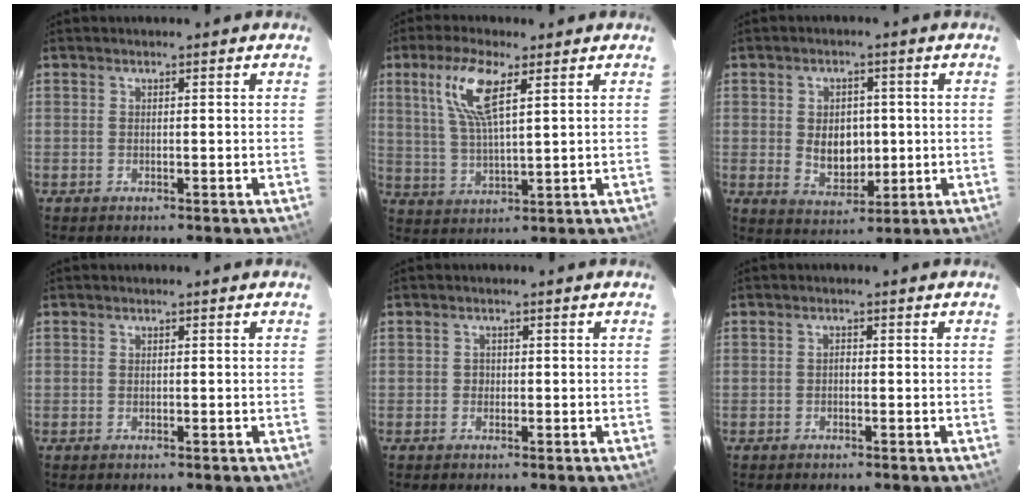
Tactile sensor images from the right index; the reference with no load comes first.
{"total": 9.9, "force": [4.5, 2.6, 8.4], "torque": [-0.172, 0.008, 0.093]}
{"total": 7.4, "force": [0.1, 5.4, 5.1], "torque": [-0.093, -0.002, 0.014]}
{"total": 0.0}
{"total": 1.0, "force": [-0.4, 0.9, 0.0], "torque": [0.001, 0.002, -0.004]}
{"total": 0.6, "force": [-0.4, 0.4, 0.3], "torque": [-0.004, 0.003, -0.008]}